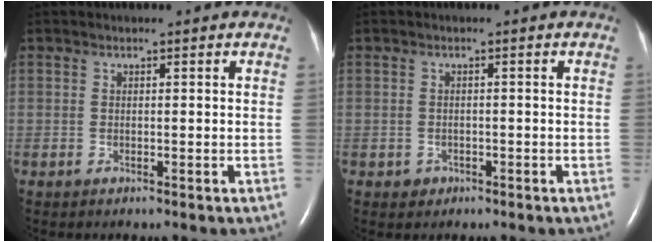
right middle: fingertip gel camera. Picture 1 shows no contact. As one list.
[{"total": 1.3, "force": [-0.7, 1.1, 0.1], "torque": [0.004, 0.006, -0.009]}]